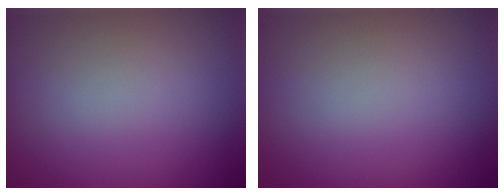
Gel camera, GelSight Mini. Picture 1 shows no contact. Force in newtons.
{"total": 0.0}